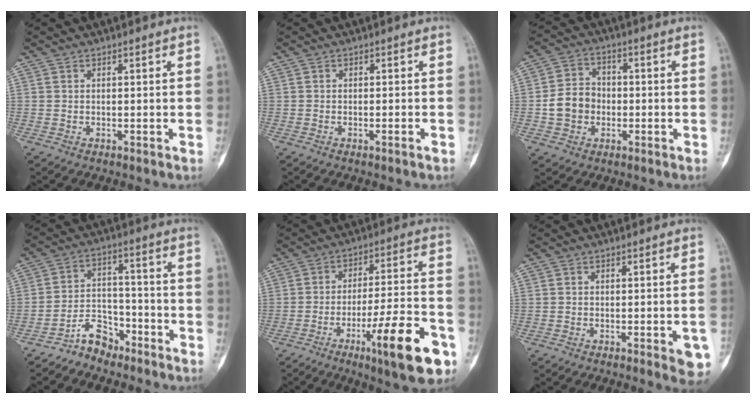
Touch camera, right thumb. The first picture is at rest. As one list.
[{"total": 1.0, "force": [-0.6, 0.0, 0.8], "torque": [-0.018, 0.000, -0.006]}, {"total": 7.8, "force": [-1.4, 6.6, 3.8], "torque": [-0.051, 0.022, -0.031]}, {"total": 7.3, "force": [-5.9, 3.8, 2.0], "torque": [-0.020, 0.065, -0.111]}, {"total": 18.2, "force": [-8.5, 3.6, 15.6], "torque": [-0.229, 0.038, -0.123]}, {"total": 5.7, "force": [-2.4, 1.6, 4.9], "torque": [-0.047, 0.004, -0.027]}]